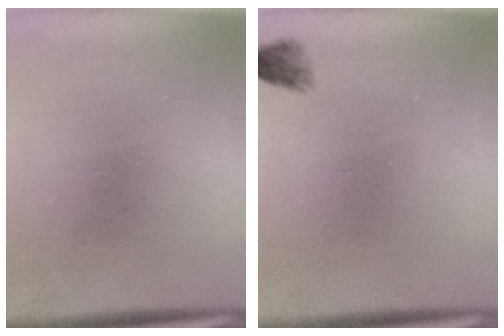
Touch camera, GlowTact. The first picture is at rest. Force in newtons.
{"total": 1.5}